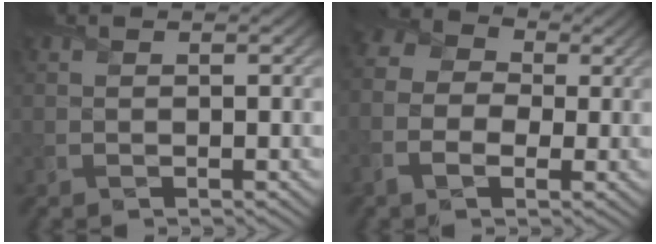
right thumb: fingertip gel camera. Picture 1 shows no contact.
{"total": 7.2, "force": [-1.6, 5.3, 4.6], "torque": [-0.100, -0.002, -0.036]}